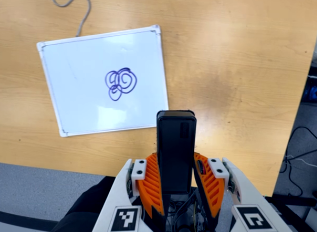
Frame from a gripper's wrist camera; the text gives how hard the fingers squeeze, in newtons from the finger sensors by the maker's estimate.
{"total": 4.3, "left": 2.8, "right": 5.8}